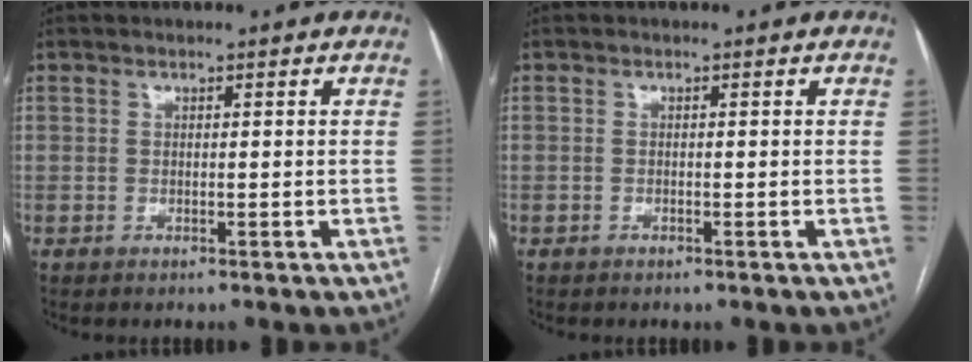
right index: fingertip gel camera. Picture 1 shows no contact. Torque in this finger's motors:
{"motor_torque": [0.32, -0.14, 0.10, 0.01]}